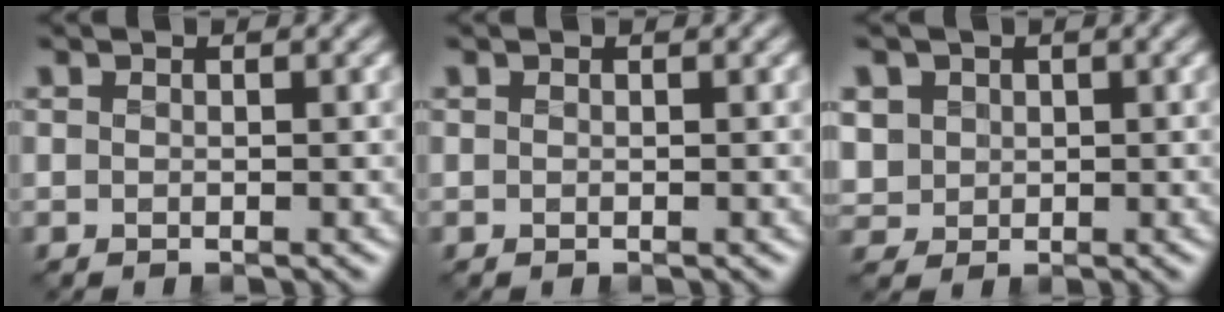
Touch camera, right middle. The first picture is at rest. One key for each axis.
{"total": 0.0}
{"total": 3.8, "fx": 1.2, "fy": 3.3, "fz": 1.3, "tx": -0.063, "ty": 0.015, "tz": 0.031}